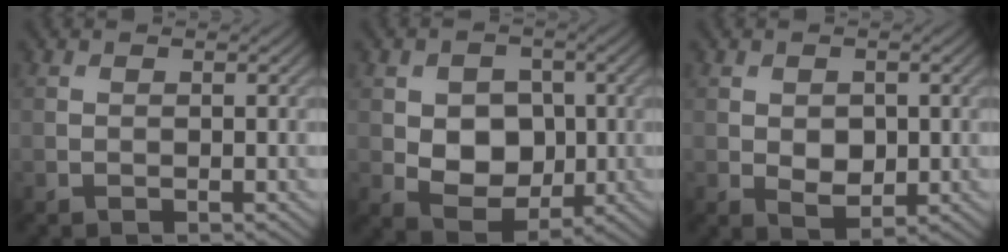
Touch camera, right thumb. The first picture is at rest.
{"total": 6.8, "force": [0.0, 5.3, 4.2], "torque": [-0.089, -0.008, -0.004]}
{"total": 3.1, "force": [0.0, 2.2, 2.2], "torque": [-0.045, -0.006, 0.005]}